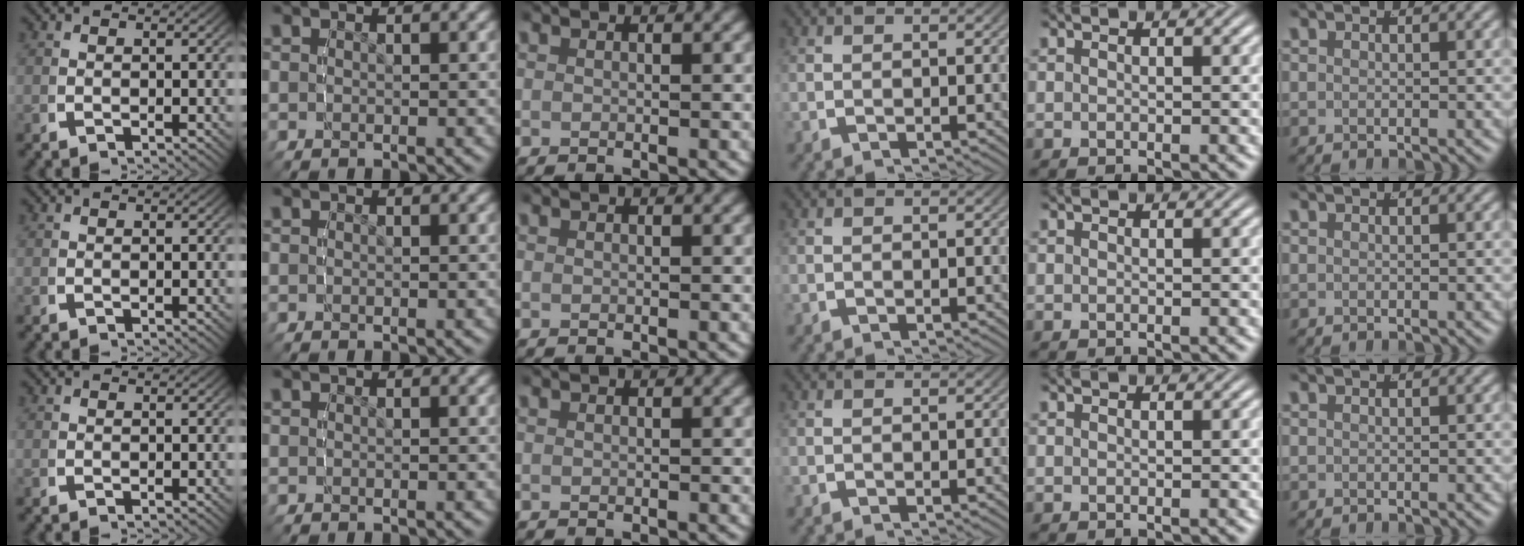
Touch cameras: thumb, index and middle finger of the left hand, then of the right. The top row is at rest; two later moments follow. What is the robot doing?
{"motion": "lift_and_place", "object": "tape"}